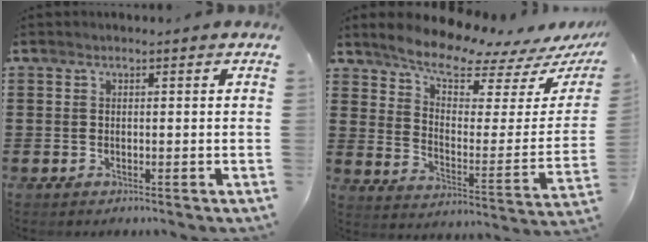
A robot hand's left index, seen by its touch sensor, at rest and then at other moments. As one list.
[{"total": 9.3, "force": [8.3, 2.0, 3.6], "torque": [-0.095, -0.061, 0.145]}]